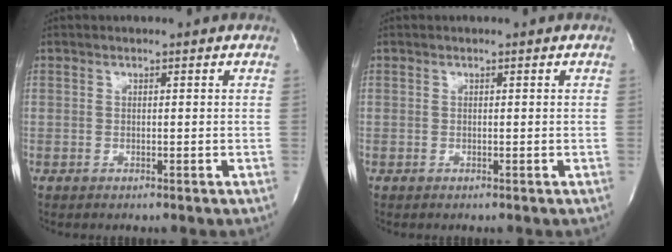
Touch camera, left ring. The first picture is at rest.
{"total": 0.0}